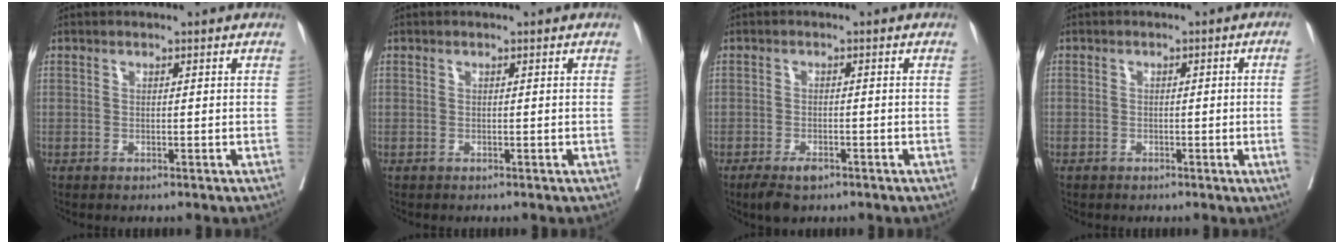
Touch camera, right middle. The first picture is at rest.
{"total": 0.0}
{"total": 3.5, "force": [-2.3, 1.4, 2.3], "torque": [-0.041, -0.004, -0.034]}
{"total": 3.0, "force": [-0.7, -0.6, 2.9], "torque": [-0.037, 0.000, -0.009]}